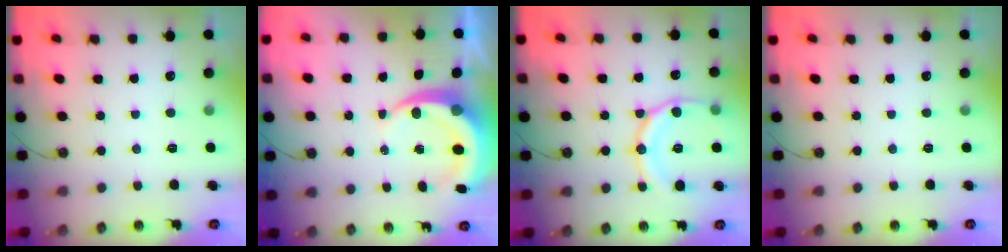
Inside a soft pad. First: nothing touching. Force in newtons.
{"total": 8.2, "press": 8.1, "slide": 1.0}
{"total": 15.1, "press": 15.0, "slide": 1.8}
{"total": 0.0}